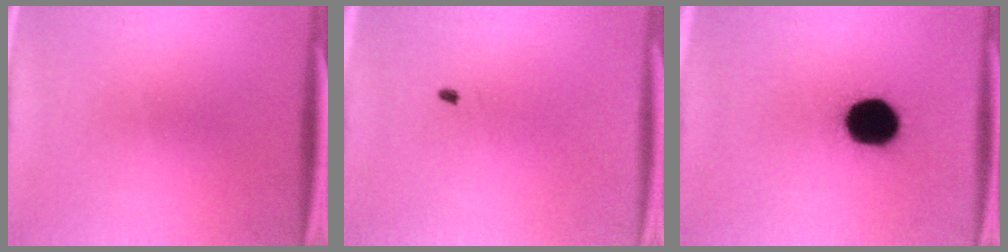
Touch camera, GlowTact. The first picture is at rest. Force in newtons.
{"total": 0.5}
{"total": 16.3}